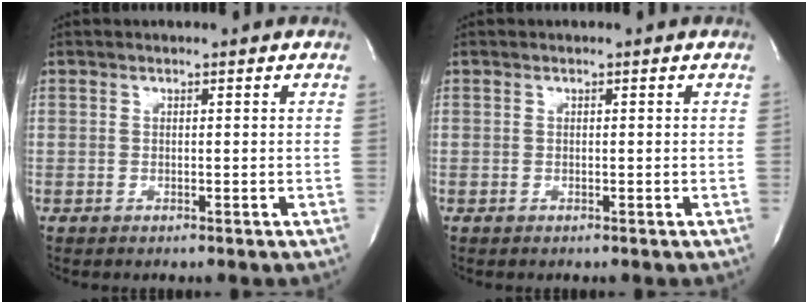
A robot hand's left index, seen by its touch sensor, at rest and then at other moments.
{"total": 0.0}